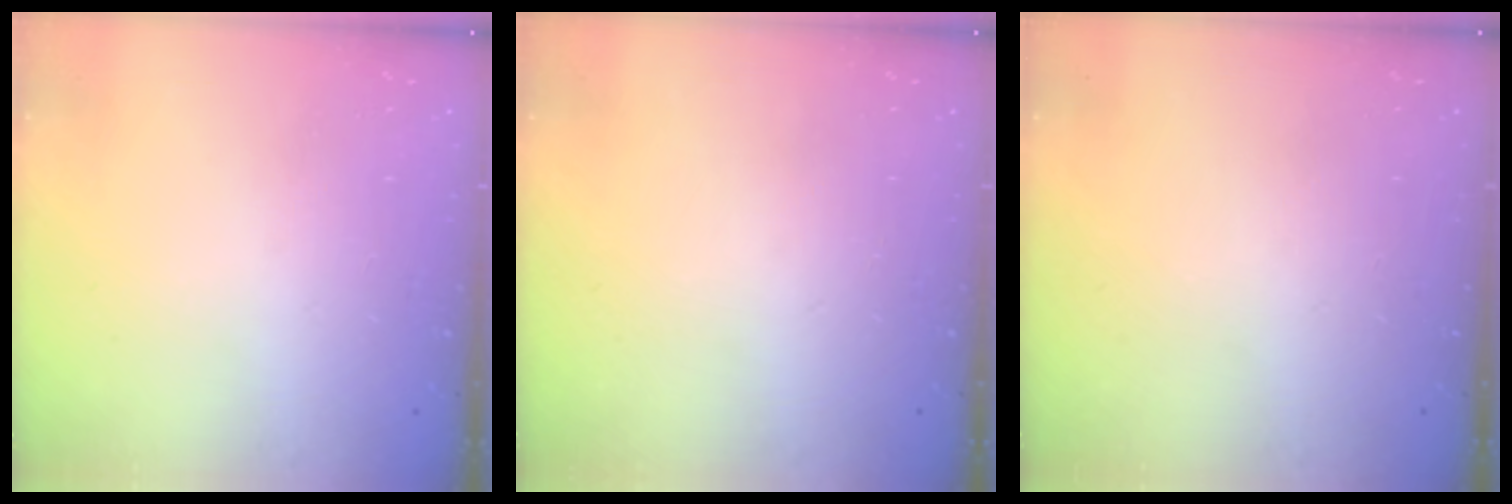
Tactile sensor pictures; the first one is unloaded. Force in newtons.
{"total": 0.0}
{"total": 0.0}